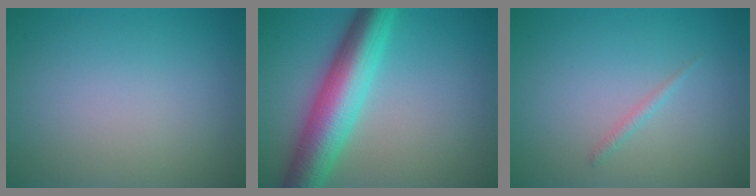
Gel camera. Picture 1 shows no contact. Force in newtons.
{"total": 8.0, "press": 8.0, "slide": 0.1}
{"total": 0.7, "press": 0.7, "slide": 0.0}